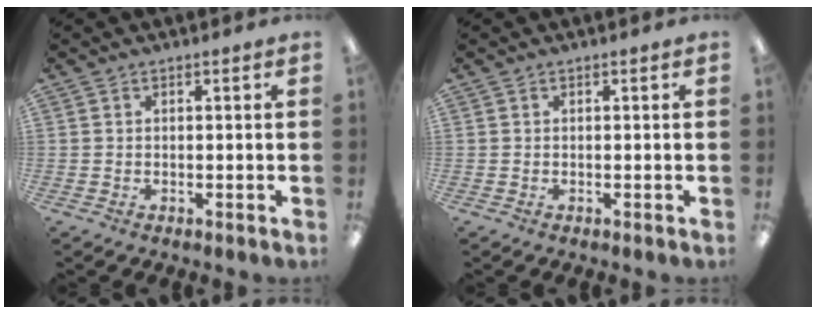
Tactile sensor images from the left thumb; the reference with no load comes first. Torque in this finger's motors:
{"motor_torque": [0.00, 0.00, 0.00, 0.00, 0.00]}